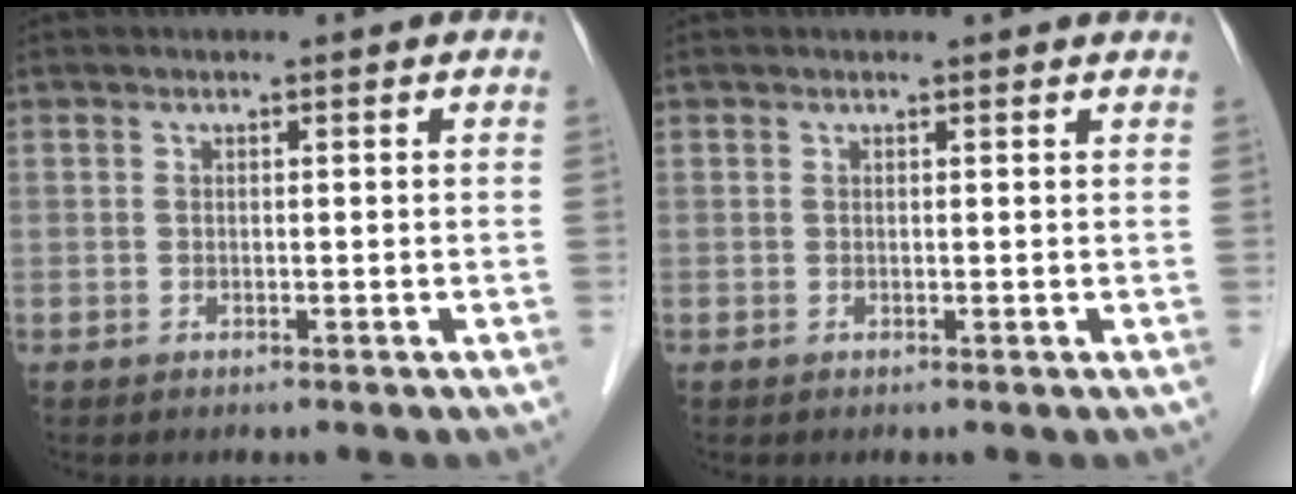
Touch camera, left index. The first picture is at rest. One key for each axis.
{"total": 2.0, "fx": 1.9, "fy": 0.2, "fz": 0.4, "tx": -0.014, "ty": 0.005, "tz": 0.014}